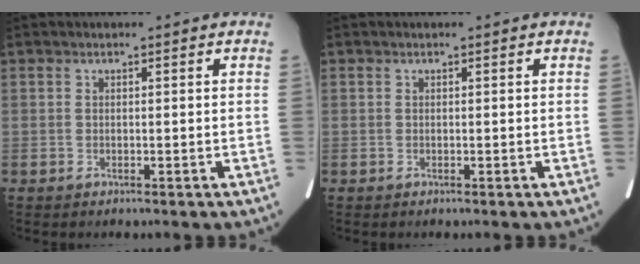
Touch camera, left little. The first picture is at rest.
{"total": 0.0}